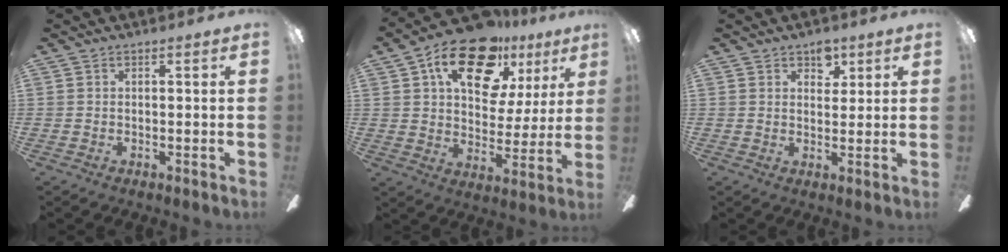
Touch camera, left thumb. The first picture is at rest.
{"total": 20.0, "force": [11.6, 10.5, 12.4], "torque": [-0.191, -0.057, 0.199]}
{"total": 4.9, "force": [3.3, 3.0, 2.1], "torque": [-0.009, -0.013, 0.053]}